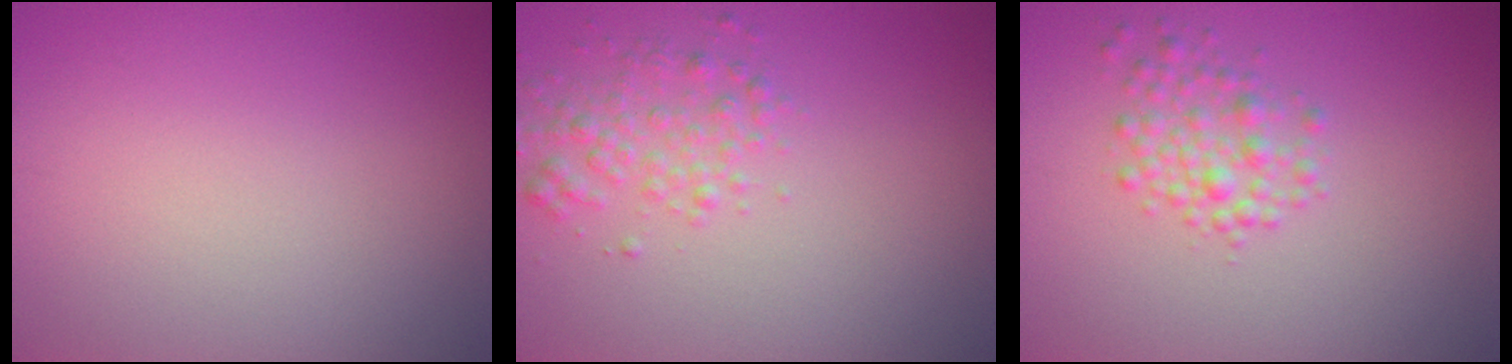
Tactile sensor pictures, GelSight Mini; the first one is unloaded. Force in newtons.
{"total": 2.5, "press": 2.5, "slide": 0.1}
{"total": 2.4, "press": 2.4, "slide": 0.1}